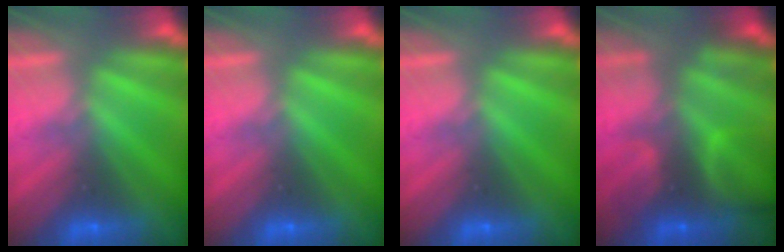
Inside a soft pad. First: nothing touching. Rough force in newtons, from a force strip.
{"total": 0.0}
{"total": 0.0}
{"total": 6.8}